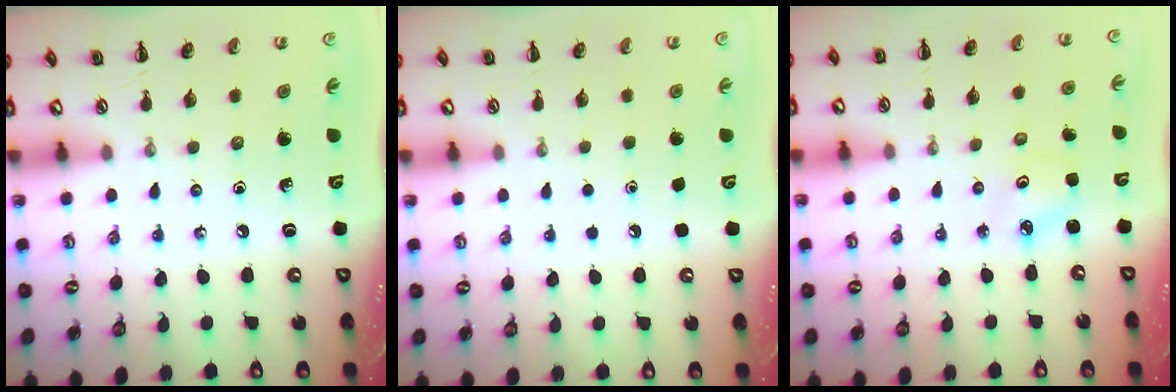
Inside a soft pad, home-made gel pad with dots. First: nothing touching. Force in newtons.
{"total": 1.8, "press": 1.8, "slide": 0.1}
{"total": 2.3, "press": 2.2, "slide": 0.6}